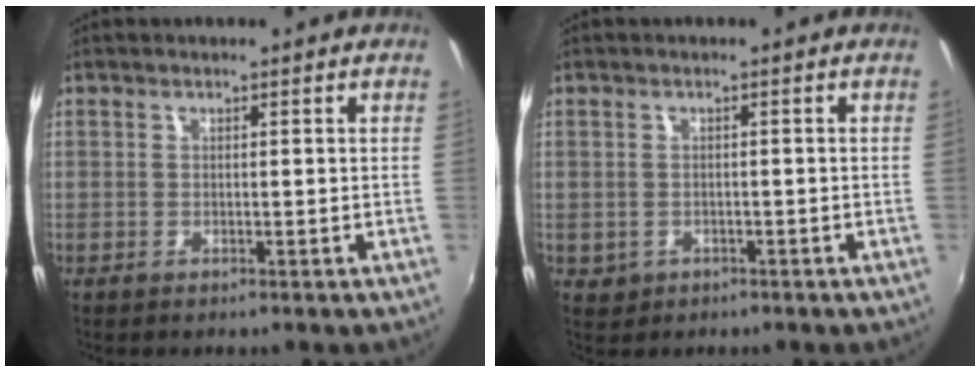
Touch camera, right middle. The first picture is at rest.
{"total": 2.6, "force": [-0.7, 2.3, 0.9], "torque": [-0.023, -0.002, -0.004]}